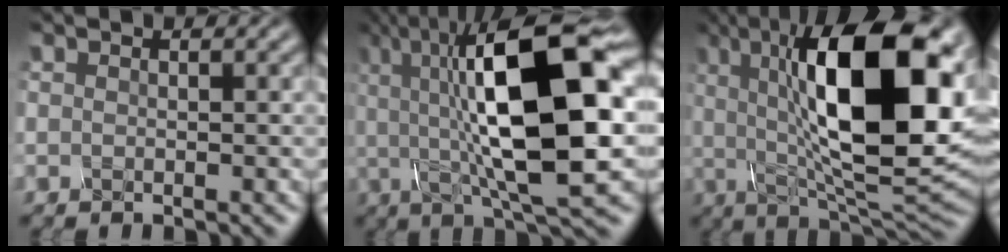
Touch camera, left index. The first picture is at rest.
{"total": 15.6, "force": [2.5, 5.3, 14.5], "torque": [-0.238, 0.007, 0.030]}
{"total": 16.9, "force": [3.5, 6.0, 15.4], "torque": [-0.234, 0.003, 0.043]}